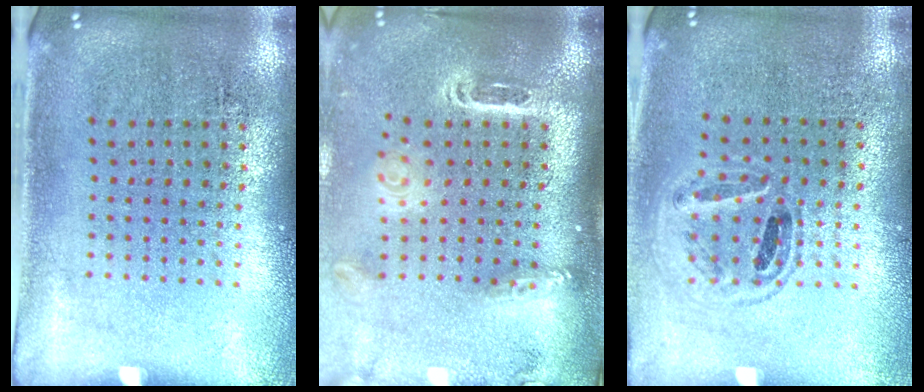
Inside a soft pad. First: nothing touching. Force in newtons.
{"total": 2.6, "press": 1.9, "slide": 1.8}
{"total": 0.9, "press": 0.9, "slide": 0.2}